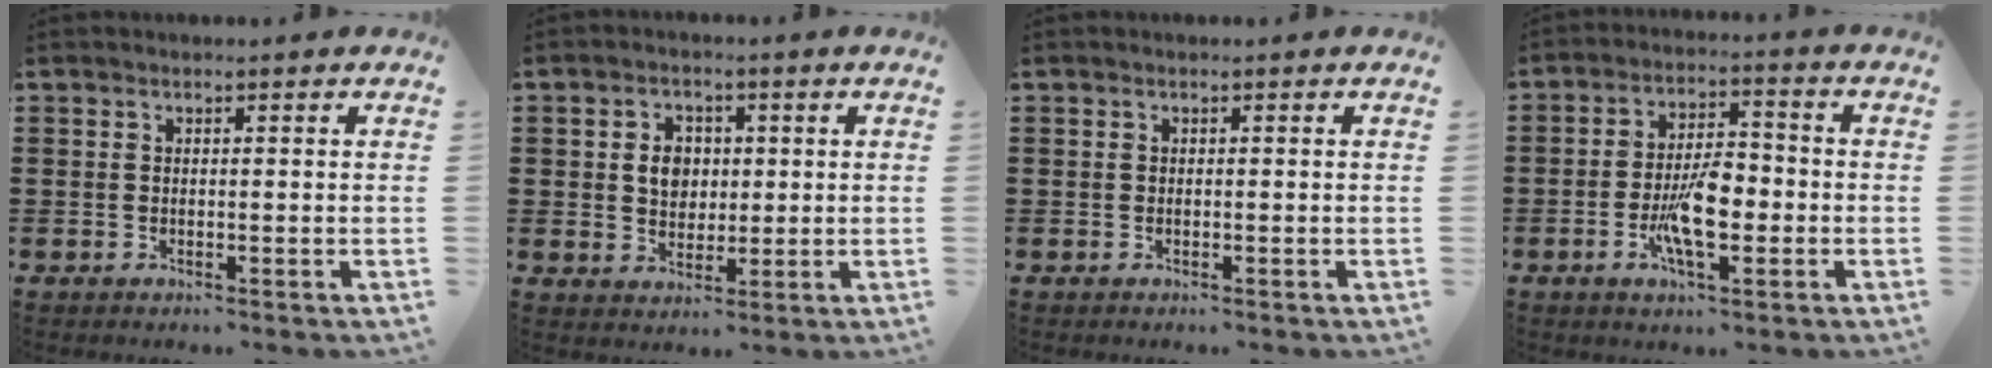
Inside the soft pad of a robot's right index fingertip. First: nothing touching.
{"total": 4.4, "force": [0.6, 3.6, 2.5], "torque": [-0.053, 0.010, 0.006]}
{"total": 0.0}
{"total": 8.6, "force": [-2.3, 3.4, 7.5], "torque": [-0.158, -0.003, -0.045]}